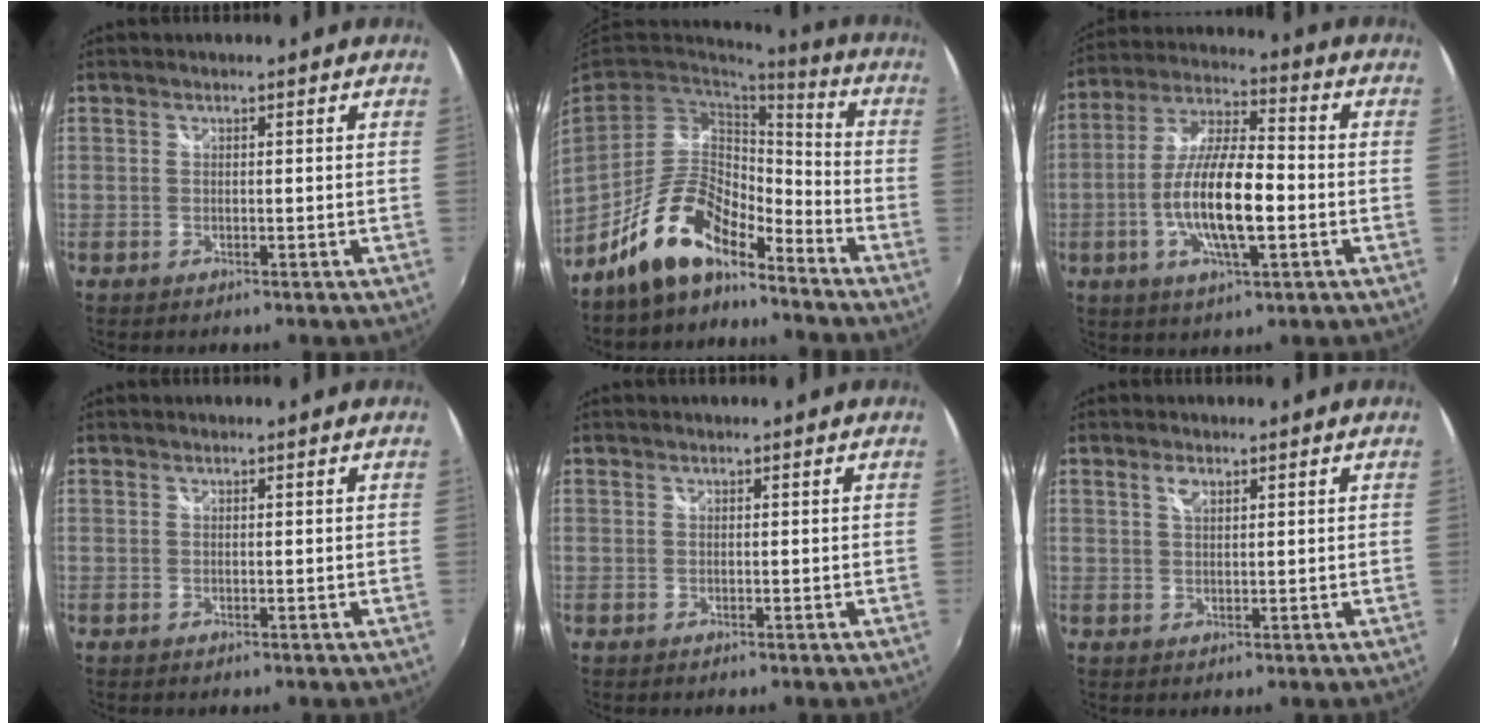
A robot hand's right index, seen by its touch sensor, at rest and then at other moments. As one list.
[{"total": 13.6, "force": [-10.5, 4.9, 7.1], "torque": [-0.151, 0.012, -0.193]}, {"total": 14.4, "force": [-3.4, 4.1, 13.4], "torque": [-0.267, -0.003, -0.064]}, {"total": 0.0}, {"total": 0.0}, {"total": 2.1, "force": [1.1, 1.0, 1.5], "torque": [-0.026, 0.003, 0.019]}]